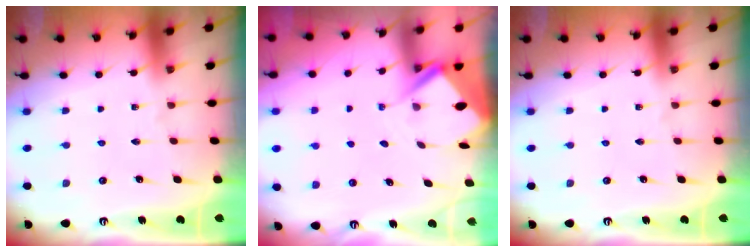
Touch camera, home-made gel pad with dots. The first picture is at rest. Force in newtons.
{"total": 3.9, "press": 3.9, "slide": 0.3}
{"total": 0.0}